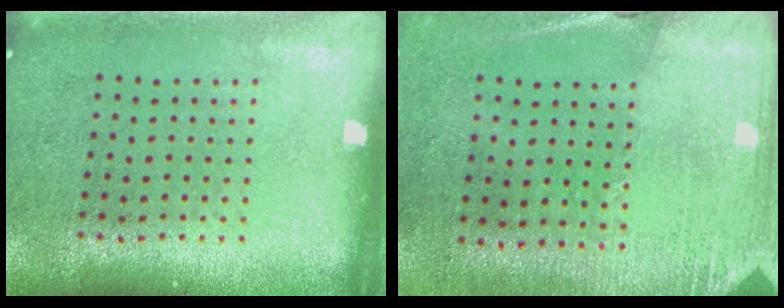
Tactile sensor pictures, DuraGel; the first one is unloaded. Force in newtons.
{"total": 2.6, "press": 2.3, "slide": 1.3}